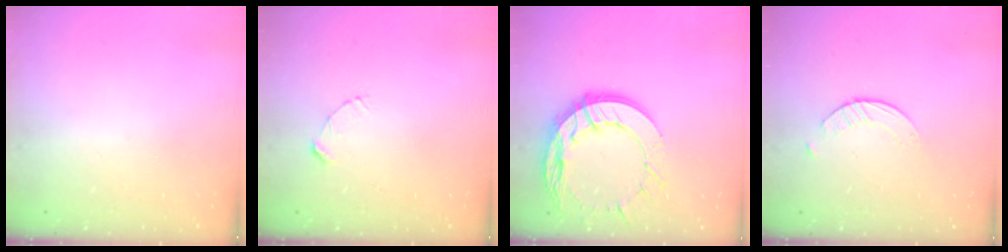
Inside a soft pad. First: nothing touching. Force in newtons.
{"total": 2.7, "press": 2.7, "slide": 0.3}
{"total": 16.7, "press": 16.6, "slide": 1.6}
{"total": 1.6, "press": 1.6, "slide": 0.3}